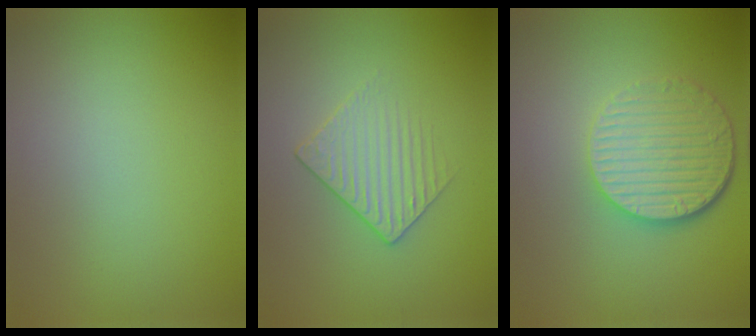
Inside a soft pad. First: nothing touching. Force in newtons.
{"total": 1.9, "press": 1.6, "slide": 1.0}
{"total": 5.6, "press": 4.1, "slide": 3.9}